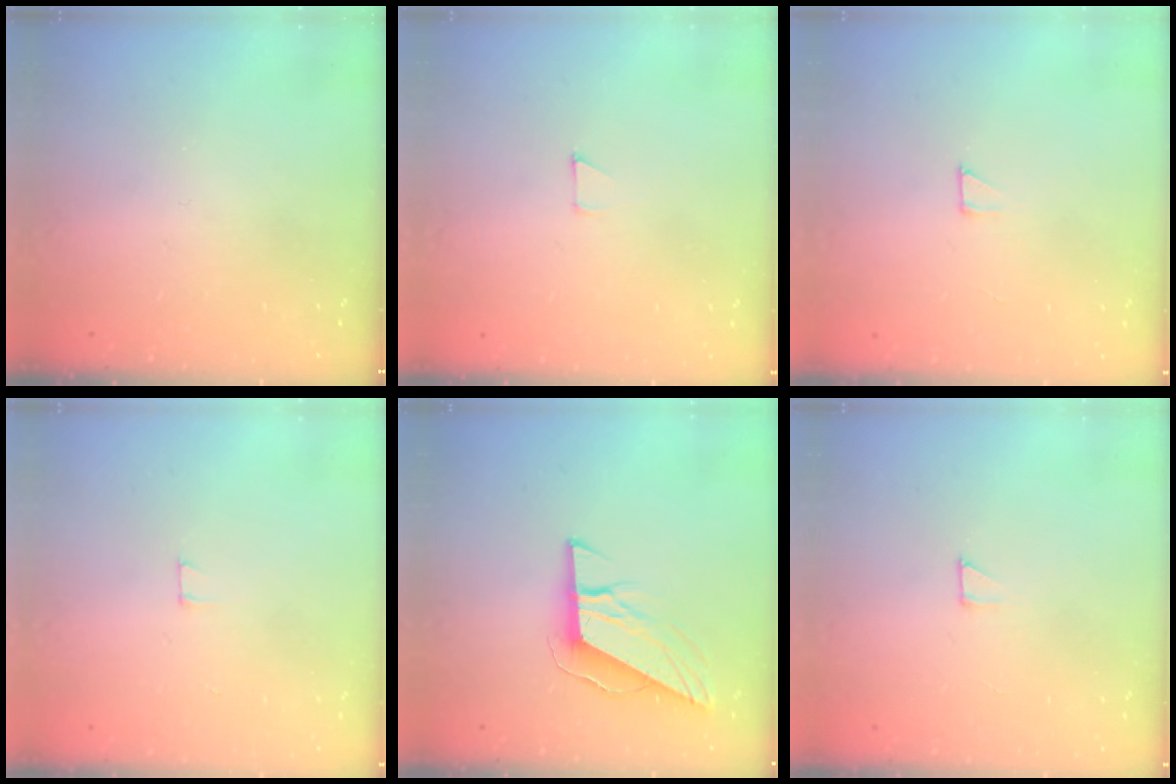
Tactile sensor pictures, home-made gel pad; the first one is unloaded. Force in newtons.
{"total": 2.7, "press": 2.7, "slide": 0.2}
{"total": 1.9, "press": 1.9, "slide": 0.1}
{"total": 2.5, "press": 2.5, "slide": 0.2}
{"total": 9.7, "press": 9.4, "slide": 2.3}
{"total": 1.9, "press": 1.9, "slide": 0.1}